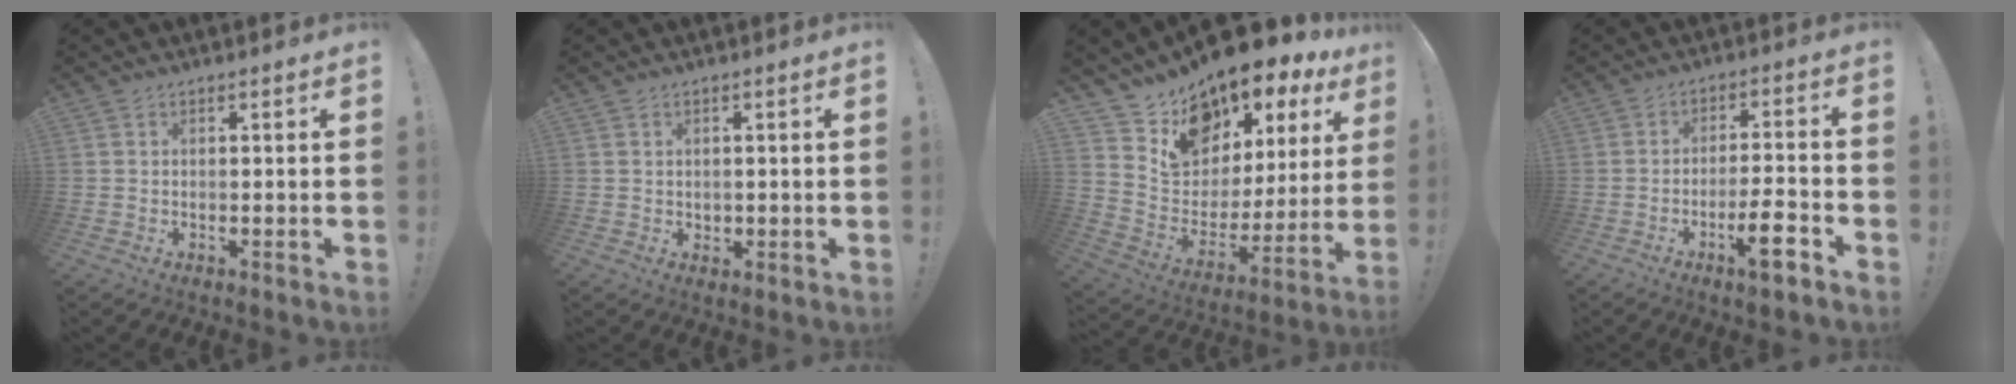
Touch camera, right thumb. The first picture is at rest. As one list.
[{"total": 1.3, "force": [0.6, 1.2, 0.1], "torque": [0.001, 0.001, 0.010]}, {"total": 12.1, "force": [10.5, 5.4, 3.0], "torque": [-0.050, -0.103, 0.189]}, {"total": 9.0, "force": [-4.6, 1.6, 7.5], "torque": [-0.112, 0.018, -0.081]}]